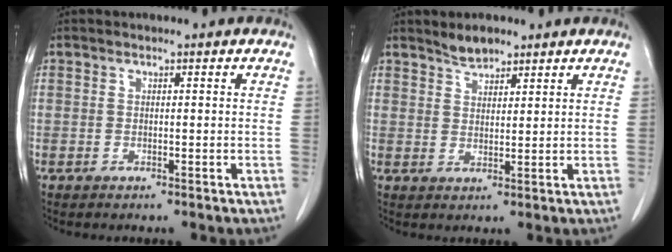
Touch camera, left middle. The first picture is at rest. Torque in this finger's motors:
{"motor_torque": [0.09, -0.09, -0.02, 0.00]}